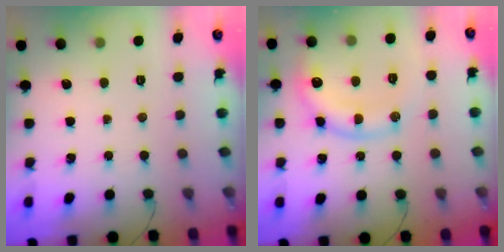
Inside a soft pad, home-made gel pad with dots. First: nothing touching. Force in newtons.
{"total": 12.7, "press": 12.7, "slide": 0.8}